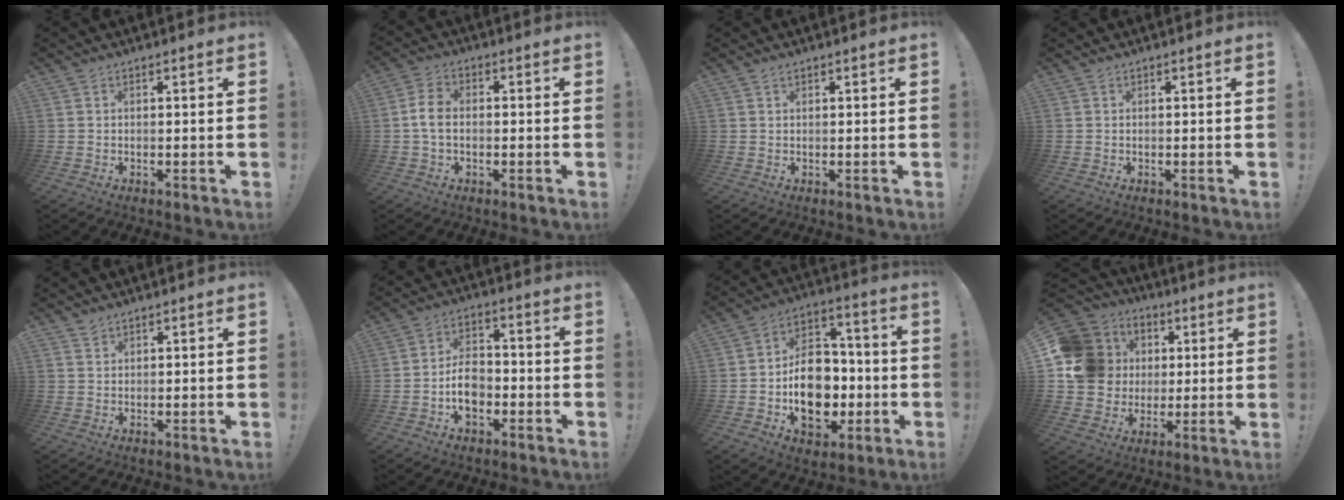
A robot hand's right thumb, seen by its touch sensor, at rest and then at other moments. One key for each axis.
{"total": 6.1, "fx": -0.6, "fy": 3.9, "fz": 4.6, "tx": -0.084, "ty": 0.009, "tz": -0.010}
{"total": 0.6, "fx": 0.5, "fy": 0.2, "fz": 0.2, "tx": -0.003, "ty": 0.000, "tz": 0.008}
{"total": 0.0}
{"total": 1.4, "fx": 1.3, "fy": 0.5, "fz": 0.3, "tx": 0.000, "ty": -0.007, "tz": 0.023}
{"total": 8.7, "fx": -2.9, "fy": 5.9, "fz": 5.8, "tx": -0.090, "ty": 0.013, "tz": -0.050}
{"total": 17.3, "fx": -4.1, "fy": 12.5, "fz": 11.2, "tx": -0.175, "ty": 0.022, "tz": -0.061}
{"total": 16.9, "fx": 3.1, "fy": 15.2, "fz": 6.9, "tx": -0.122, "ty": 0.003, "tz": 0.089}